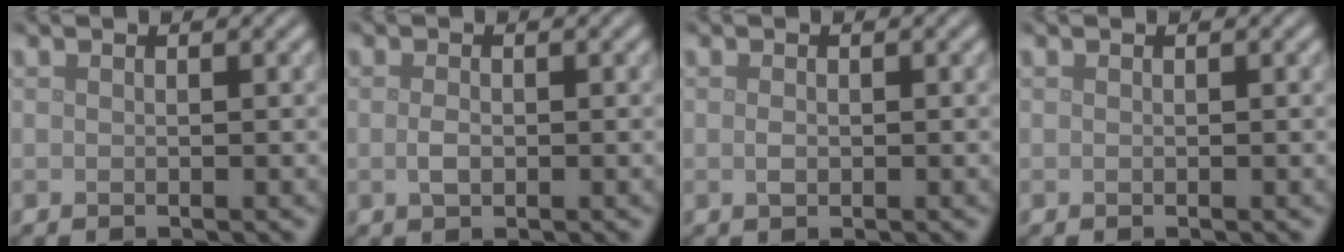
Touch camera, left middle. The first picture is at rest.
{"total": 1.2, "force": [-0.1, 0.7, 1.0], "torque": [-0.022, -0.001, -0.003]}
{"total": 0.8, "force": [0.0, 0.5, 0.6], "torque": [-0.015, -0.003, -0.001]}
{"total": 0.0}